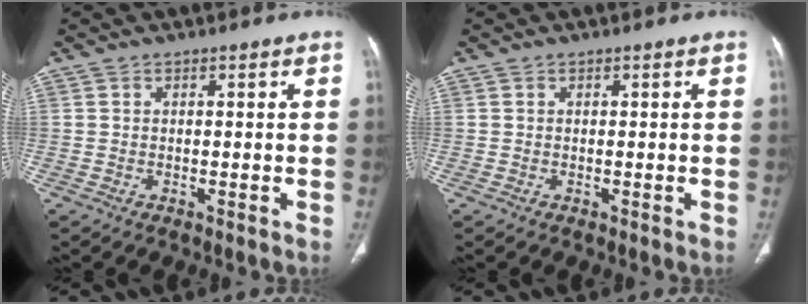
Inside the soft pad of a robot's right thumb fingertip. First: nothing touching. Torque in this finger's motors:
{"motor_torque": [0.00, 0.00, -0.26, 0.25, 0.00]}